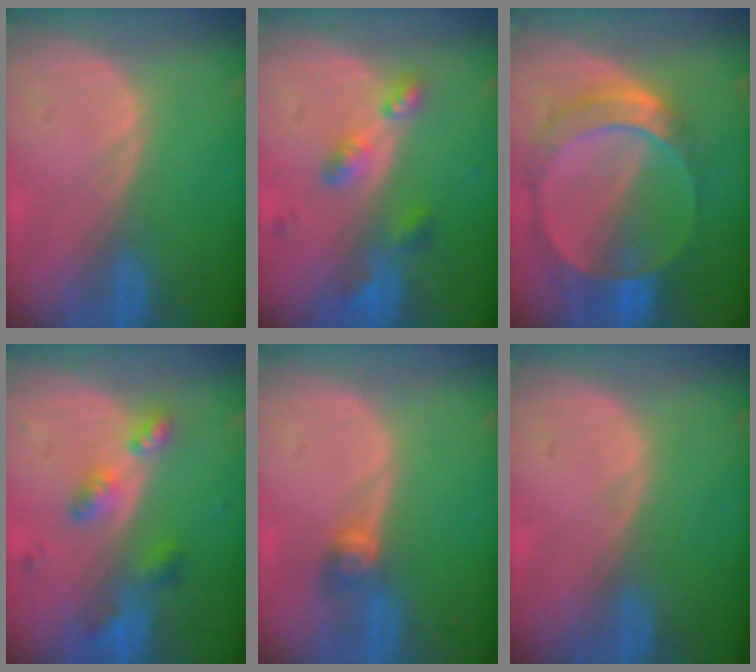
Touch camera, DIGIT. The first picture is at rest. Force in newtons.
{"total": 5.3, "press": 4.8, "slide": 2.2}
{"total": 9.2, "press": 8.1, "slide": 4.5}
{"total": 5.3, "press": 5.1, "slide": 1.4}
{"total": 2.6, "press": 2.5, "slide": 0.6}
{"total": 0.0}